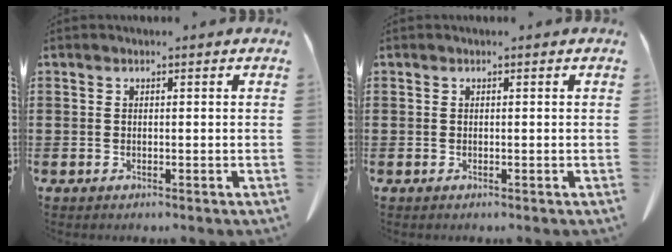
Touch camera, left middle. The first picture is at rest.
{"total": 0.0}